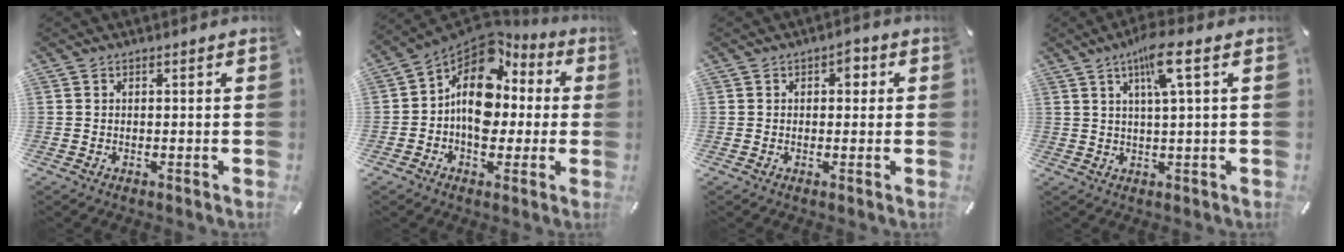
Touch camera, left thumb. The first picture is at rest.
{"total": 14.0, "force": [1.1, 10.6, 9.1], "torque": [-0.164, -0.015, 0.021]}
{"total": 3.0, "force": [0.5, 1.9, 2.2], "torque": [-0.022, 0.002, 0.001]}
{"total": 8.6, "force": [3.6, 0.8, 7.8], "torque": [-0.148, 0.001, 0.056]}